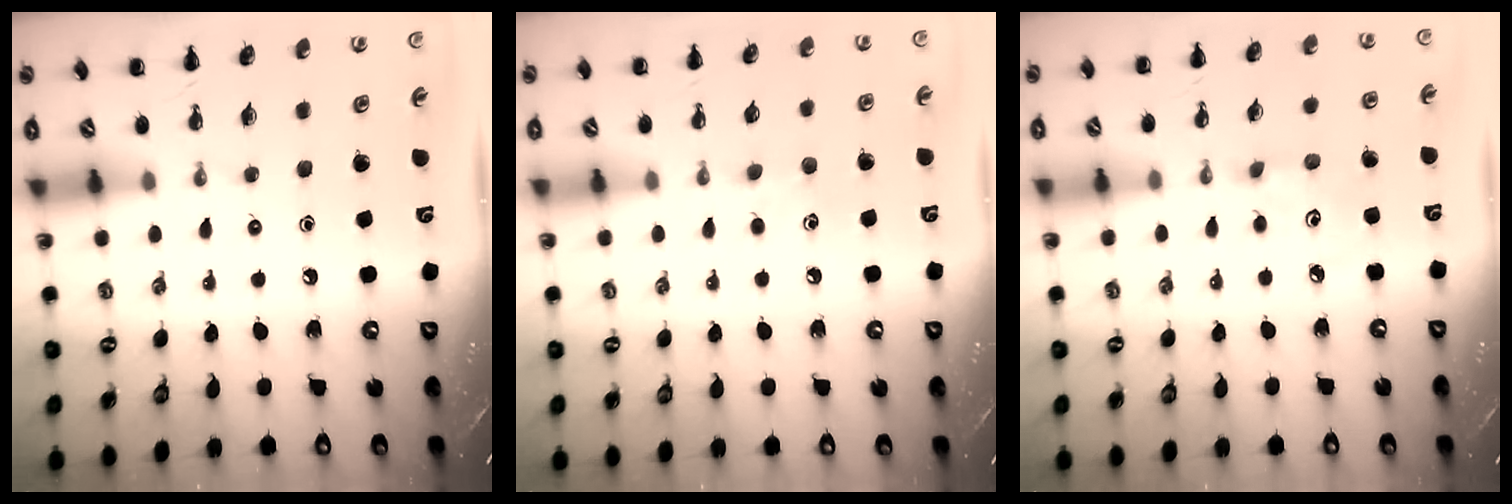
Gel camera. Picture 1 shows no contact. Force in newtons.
{"total": 4.8, "press": 4.6, "slide": 1.4}
{"total": 3.3, "press": 3.2, "slide": 0.9}